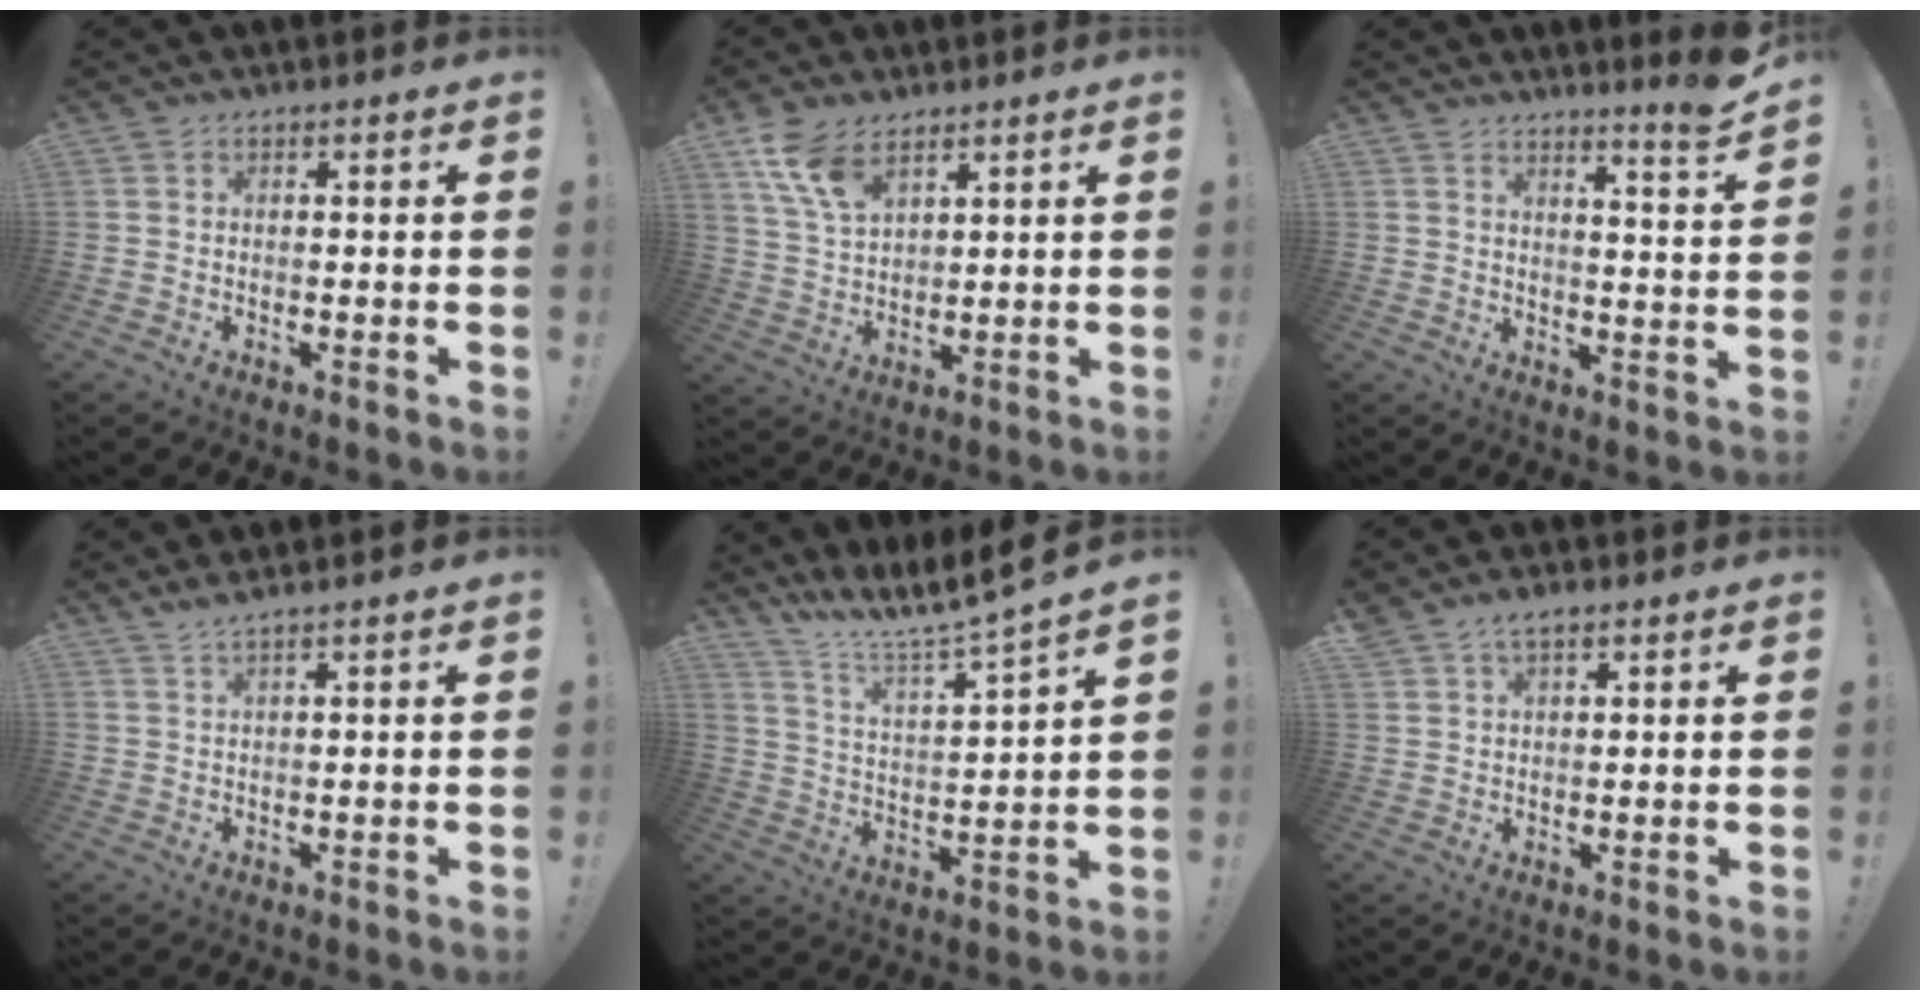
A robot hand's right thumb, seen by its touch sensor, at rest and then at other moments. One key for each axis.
{"total": 10.0, "fx": 6.4, "fy": 5.0, "fz": 5.9, "tx": -0.116, "ty": -0.023, "tz": 0.128}
{"total": 6.2, "fx": 4.8, "fy": -0.6, "fz": 3.8, "tx": -0.045, "ty": -0.047, "tz": 0.074}
{"total": 2.5, "fx": 2.0, "fy": -0.6, "fz": 1.3, "tx": -0.028, "ty": -0.008, "tz": 0.035}
{"total": 10.7, "fx": 9.7, "fy": -0.3, "fz": 4.5, "tx": -0.092, "ty": -0.097, "tz": 0.156}
{"total": 3.8, "fx": 2.7, "fy": 1.6, "fz": 2.1, "tx": -0.028, "ty": -0.014, "tz": 0.050}